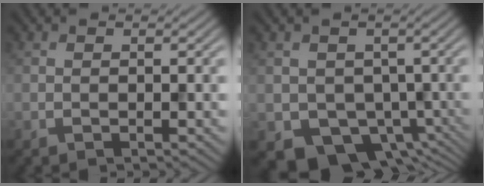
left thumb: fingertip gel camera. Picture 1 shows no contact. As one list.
[{"total": 6.2, "force": [-1.8, 5.2, 2.7], "torque": [-0.049, -0.035, -0.023]}]